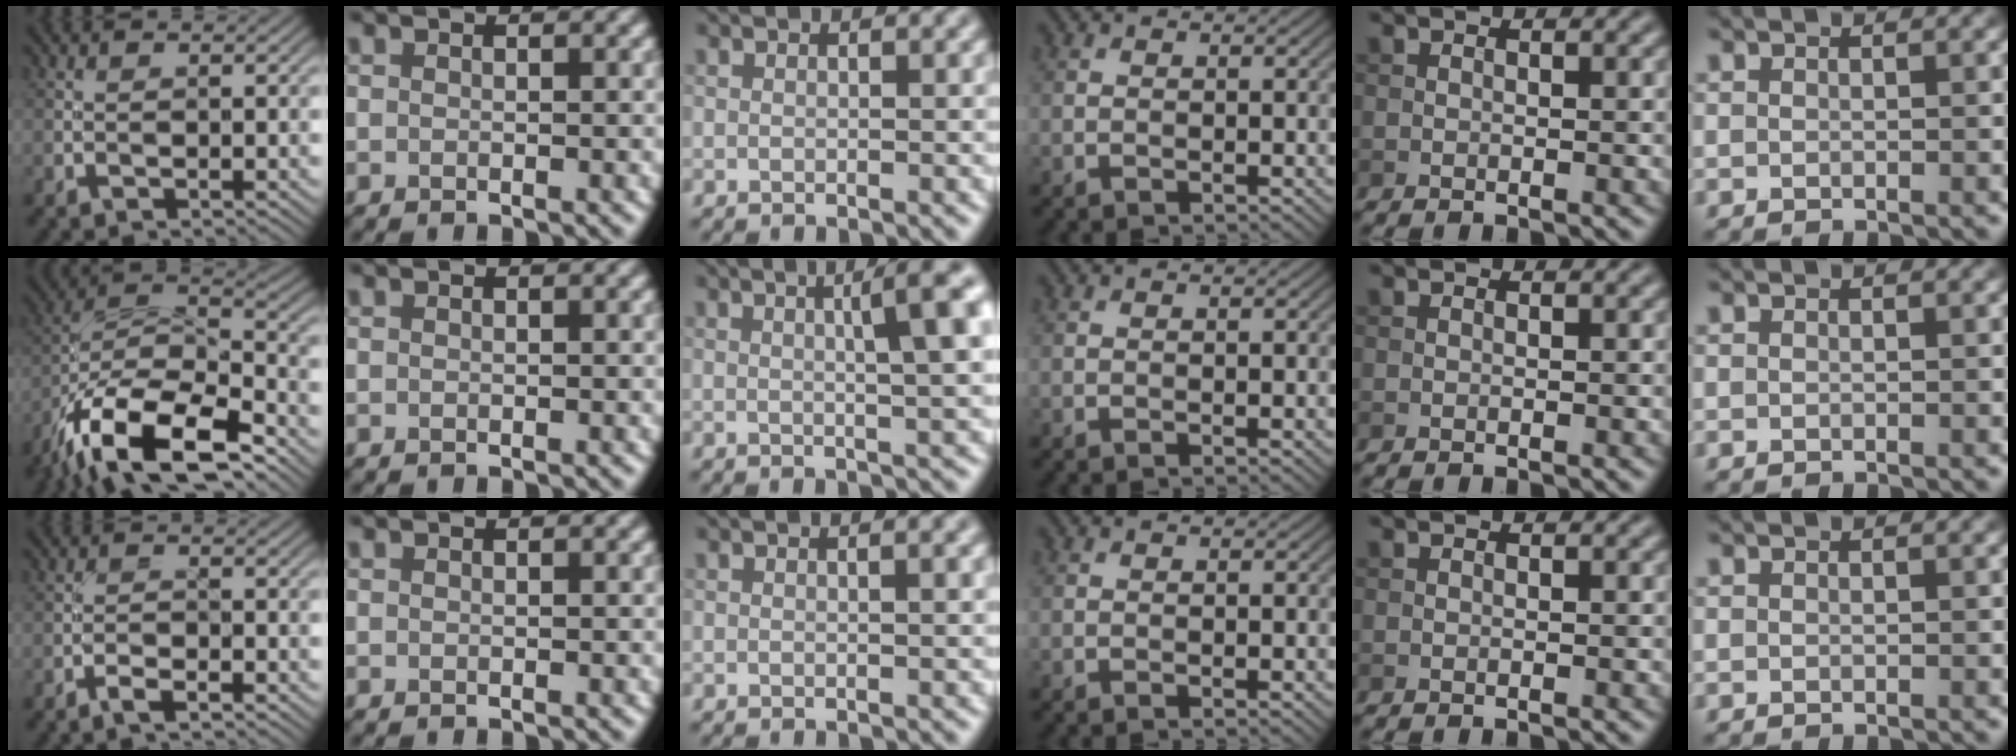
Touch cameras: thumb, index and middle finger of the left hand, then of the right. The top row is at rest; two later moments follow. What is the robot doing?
{"motion": "screw", "object": "medicine bottle"}